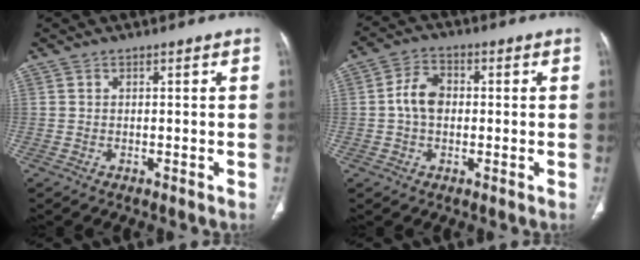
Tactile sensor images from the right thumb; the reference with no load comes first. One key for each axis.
{"total": 6.1, "fx": -0.1, "fy": 4.4, "fz": 4.2, "tx": -0.069, "ty": 0.014, "tz": -0.009}